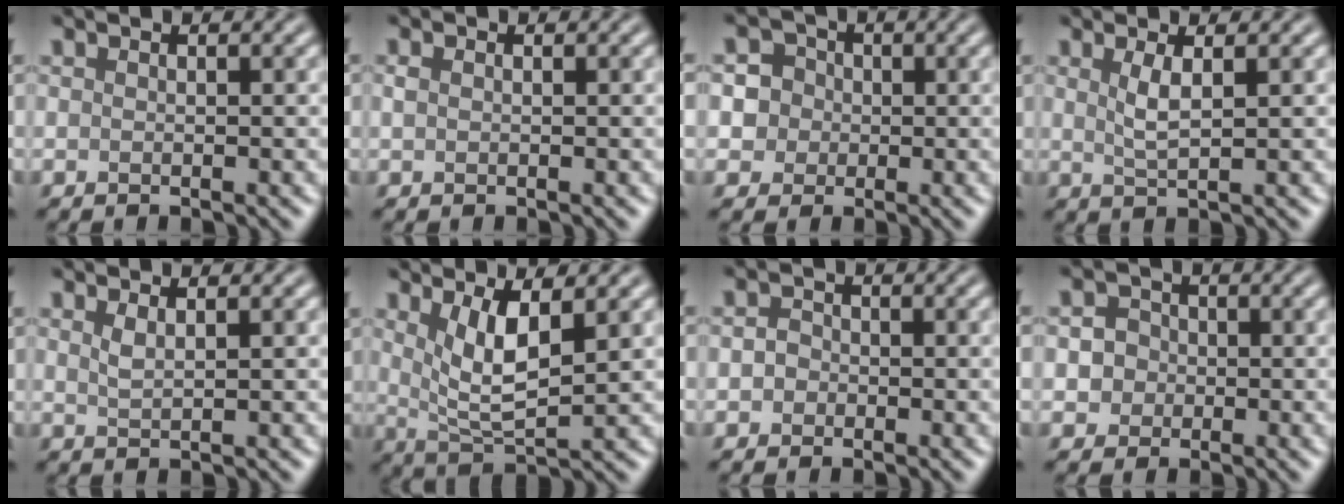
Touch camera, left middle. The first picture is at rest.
{"total": 0.7, "force": [0.2, 0.5, 0.4], "torque": [-0.010, 0.001, 0.002]}
{"total": 4.7, "force": [0.4, 4.5, 1.4], "torque": [-0.006, 0.032, -0.012]}
{"total": 2.0, "force": [0.8, 0.5, 1.8], "torque": [-0.037, -0.003, 0.017]}
{"total": 1.3, "force": [0.8, 0.4, 0.9], "torque": [-0.020, -0.001, 0.016]}
{"total": 4.5, "force": [1.6, 1.4, 3.9], "torque": [-0.077, -0.013, 0.035]}
{"total": 1.3, "force": [-0.3, 1.2, 0.4], "torque": [-0.001, -0.001, -0.010]}
{"total": 2.5, "force": [0.0, 2.3, 0.9], "torque": [0.007, 0.005, -0.008]}